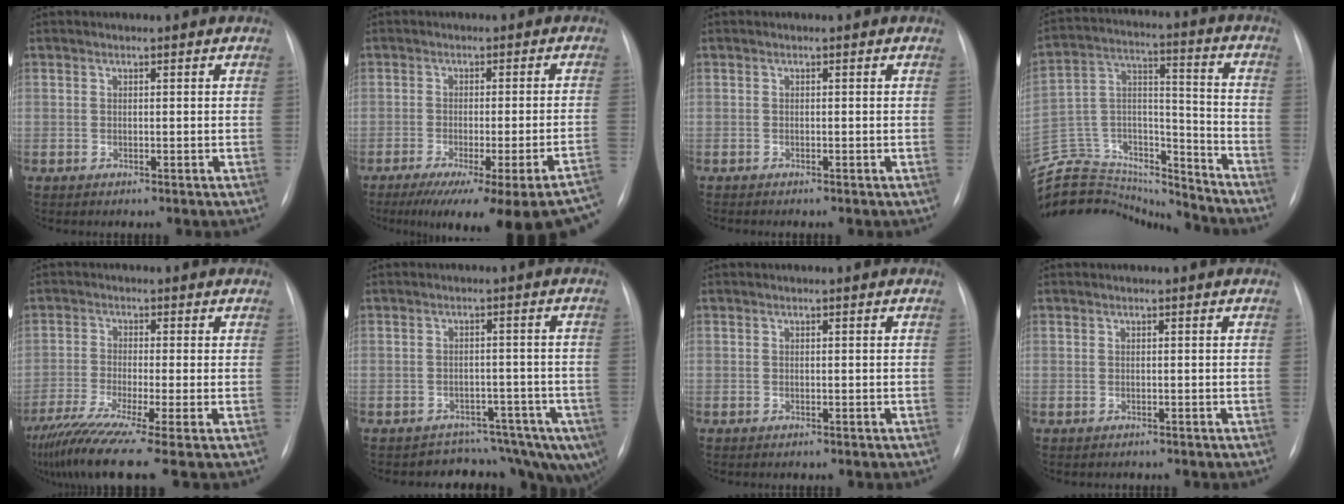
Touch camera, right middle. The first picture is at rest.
{"total": 22.2, "force": [-17.9, 0.6, 13.2], "torque": [-0.103, -0.035, -0.227]}
{"total": 0.9, "force": [-0.8, 0.2, 0.4], "torque": [-0.006, -0.002, -0.012]}
{"total": 25.7, "force": [-23.7, 7.5, 6.5], "torque": [-0.188, 0.039, -0.375]}
{"total": 11.3, "force": [-8.0, -1.0, 7.9], "torque": [-0.139, -0.037, -0.136]}
{"total": 9.7, "force": [-7.6, 5.4, 2.7], "torque": [-0.012, 0.038, -0.086]}
{"total": 0.0}
{"total": 0.6, "force": [-0.5, 0.3, 0.0], "torque": [-0.008, 0.000, -0.009]}